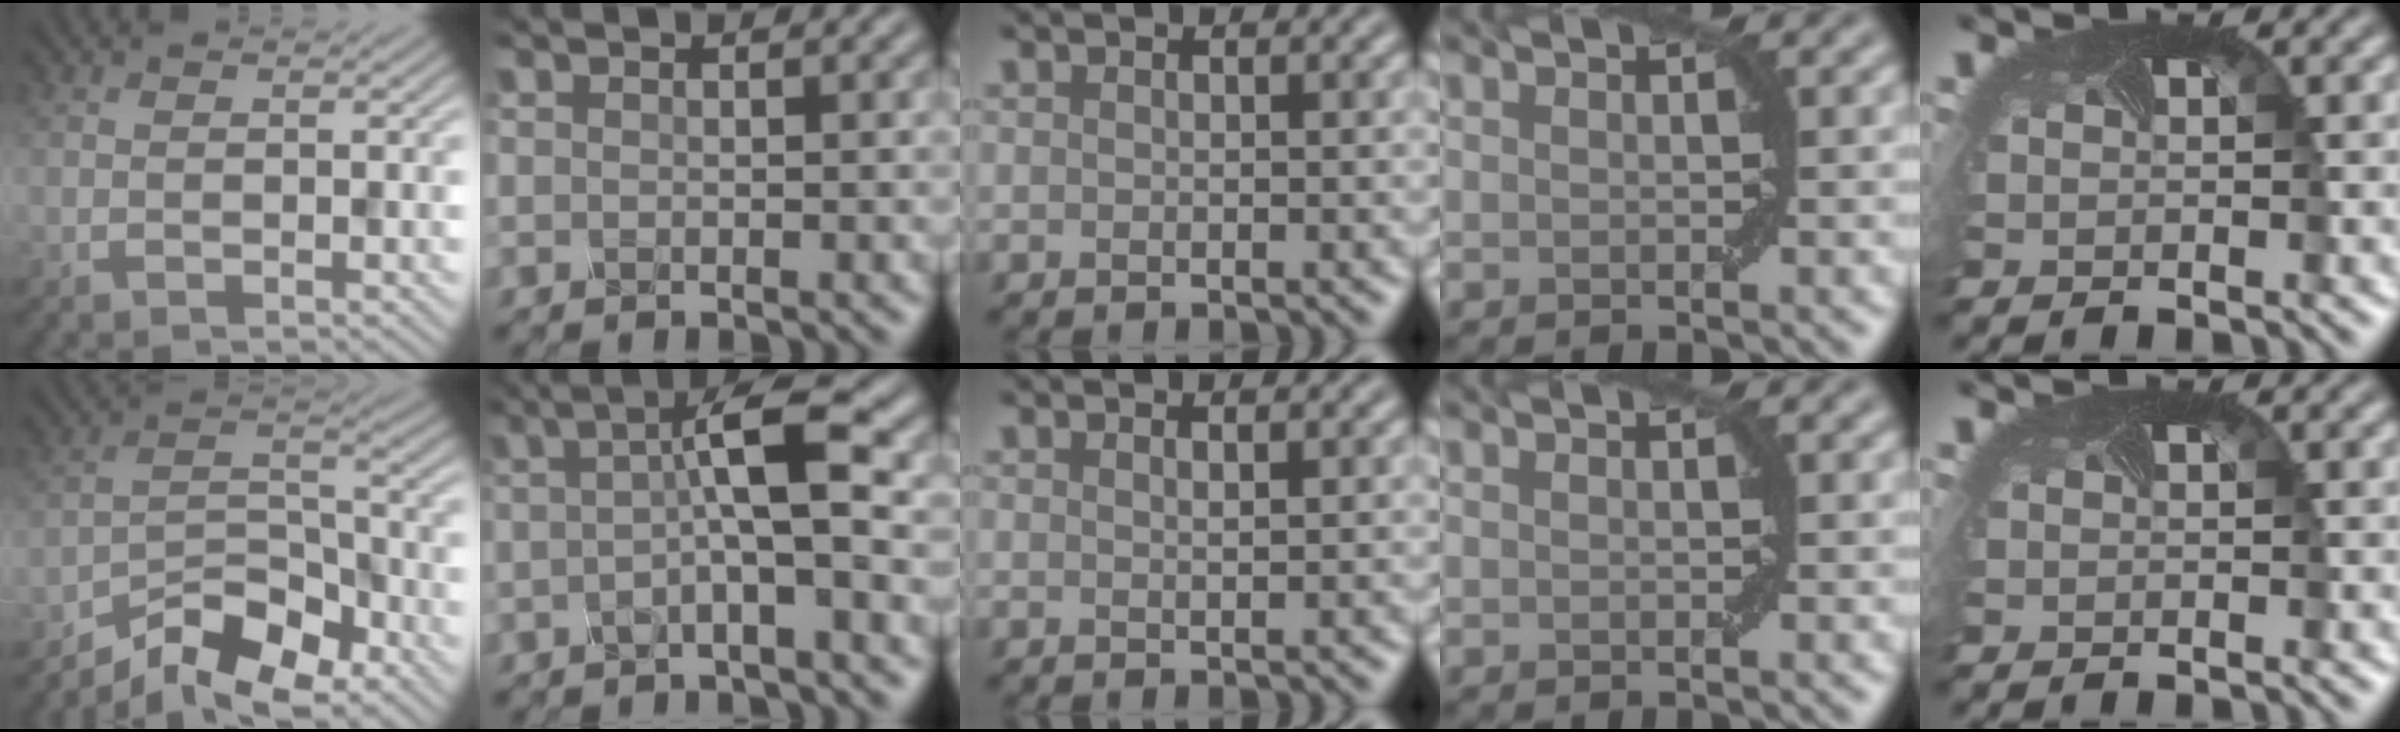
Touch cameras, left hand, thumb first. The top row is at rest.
{"thumb": {"total": 8.9, "force": [-7.2, 2.9, 4.3], "torque": [-0.068, 0.007, -0.144]}, "index": {"total": 5.4, "force": [-0.1, 0.8, 5.3], "torque": [-0.085, 0.016, -0.012]}, "middle": {"total": 0.7, "force": [0.4, 0.2, 0.5], "torque": [-0.001, 0.001, 0.006]}}